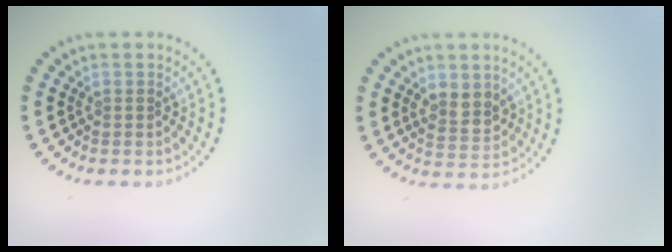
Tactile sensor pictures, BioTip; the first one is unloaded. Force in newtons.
{"total": 2.6, "press": 2.5, "slide": 0.7}